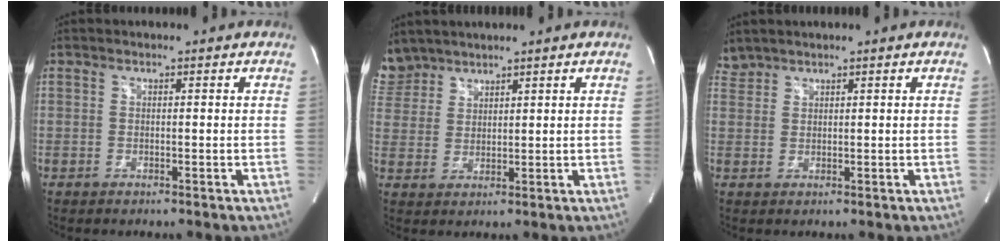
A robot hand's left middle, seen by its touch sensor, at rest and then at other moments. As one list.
[{"total": 6.6, "force": [5.8, 3.1, 0.1], "torque": [-0.010, 0.013, 0.127]}, {"total": 2.0, "force": [2.0, 0.2, -0.3], "torque": [-0.003, 0.015, 0.047]}]